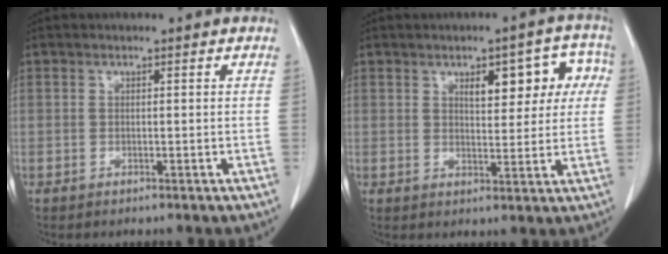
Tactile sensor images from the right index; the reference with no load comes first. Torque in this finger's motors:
{"motor_torque": [0.26, 0.20, 0.14, 0.05]}